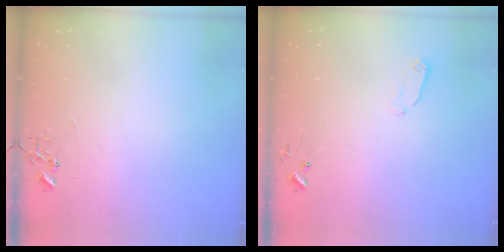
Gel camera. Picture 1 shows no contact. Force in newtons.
{"total": 2.9, "press": 2.9, "slide": 0.4}